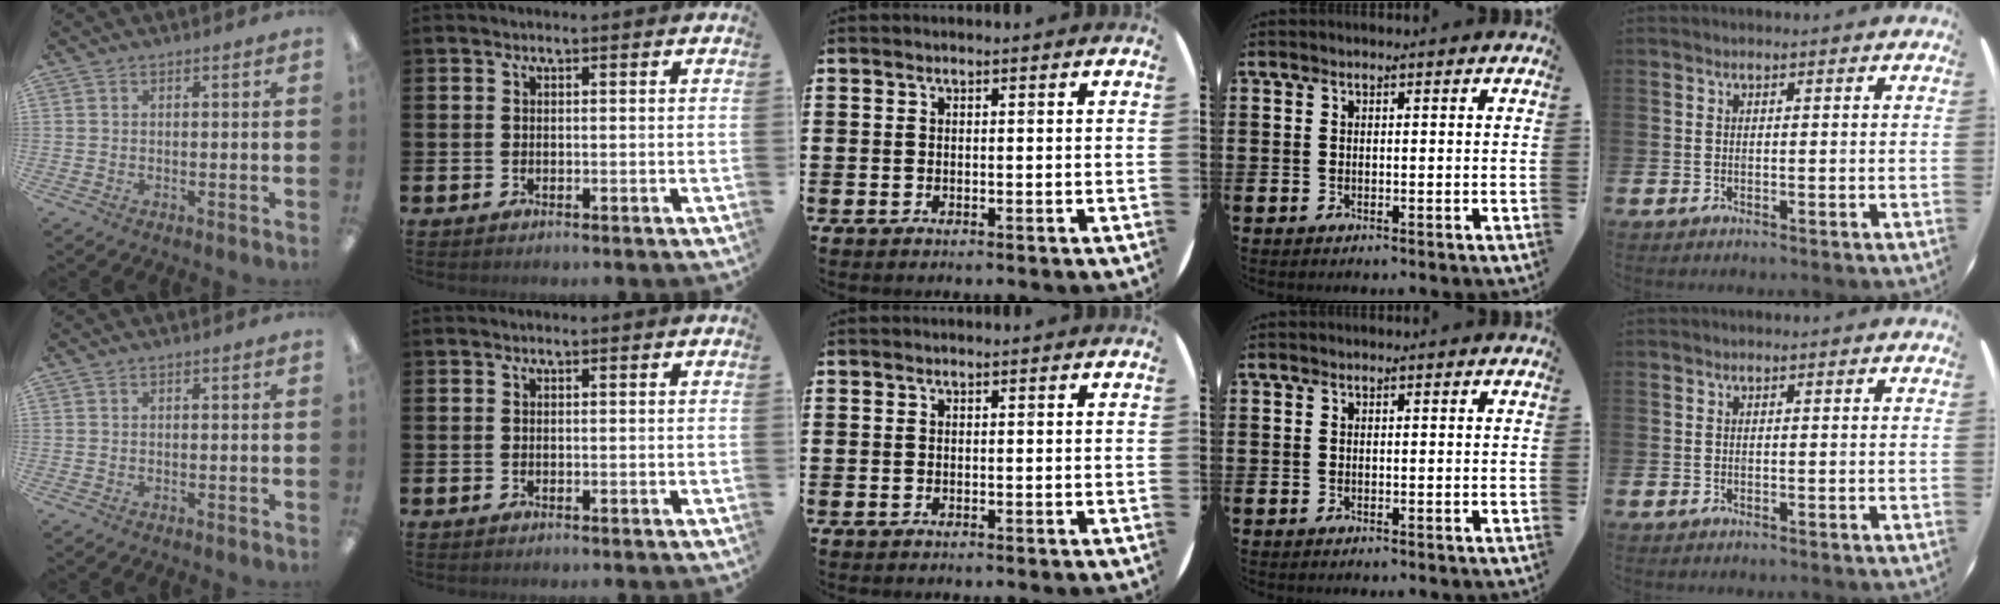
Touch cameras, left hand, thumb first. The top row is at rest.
{}